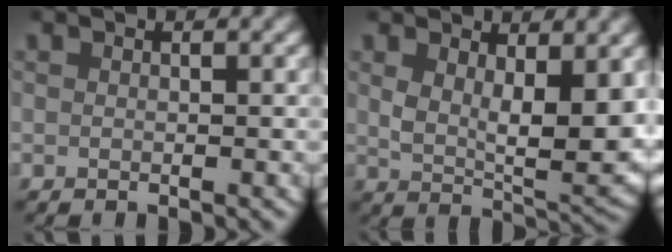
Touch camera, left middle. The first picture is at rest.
{"total": 6.3, "force": [2.0, 2.9, 5.2], "torque": [-0.087, -0.020, 0.038]}